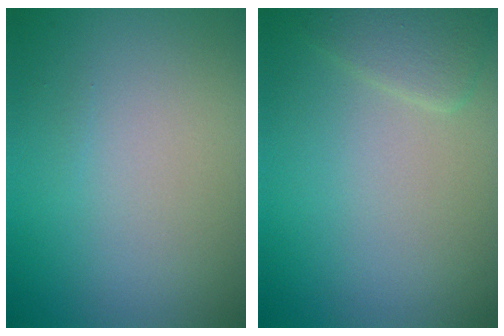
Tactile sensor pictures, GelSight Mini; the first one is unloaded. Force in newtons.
{"total": 1.9, "press": 1.9, "slide": 0.1}